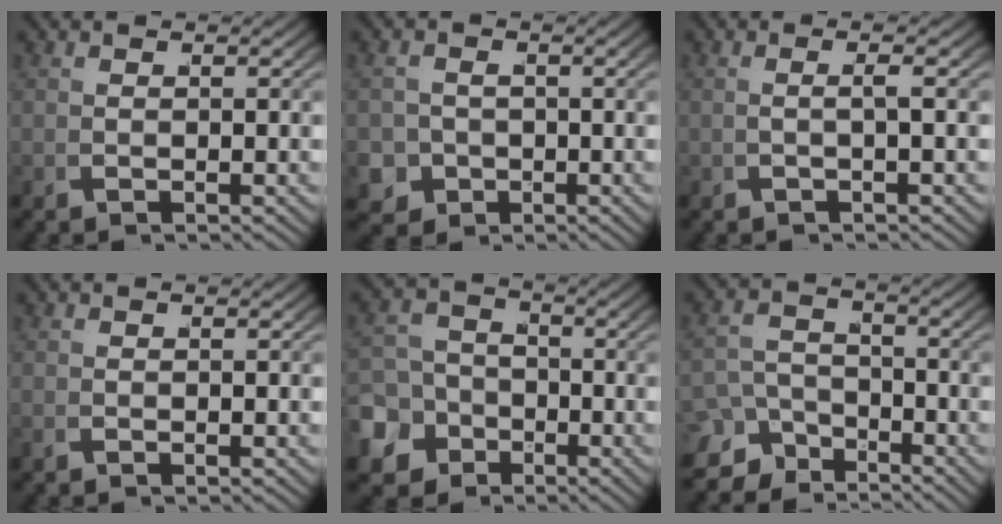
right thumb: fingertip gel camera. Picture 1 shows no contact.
{"total": 6.4, "force": [-2.6, 5.6, 1.9], "torque": [-0.048, -0.039, -0.031]}
{"total": 1.2, "force": [-0.2, -0.1, 1.1], "torque": [-0.030, 0.002, 0.001]}
{"total": 0.0}
{"total": 10.5, "force": [-4.1, 8.9, 3.5], "torque": [-0.056, -0.041, -0.065]}
{"total": 6.0, "force": [-3.5, 4.3, 2.3], "torque": [-0.017, -0.029, -0.053]}